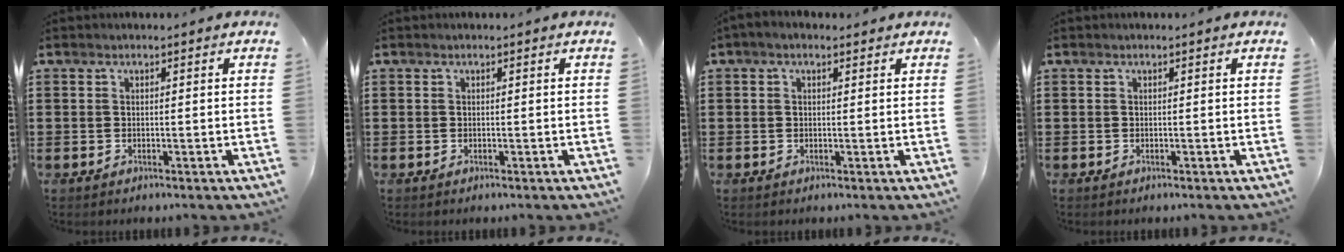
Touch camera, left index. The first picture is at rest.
{"total": 0.0}
{"total": 1.1, "force": [0.2, 0.6, 0.8], "torque": [-0.017, 0.006, 0.002]}
{"total": 0.0}